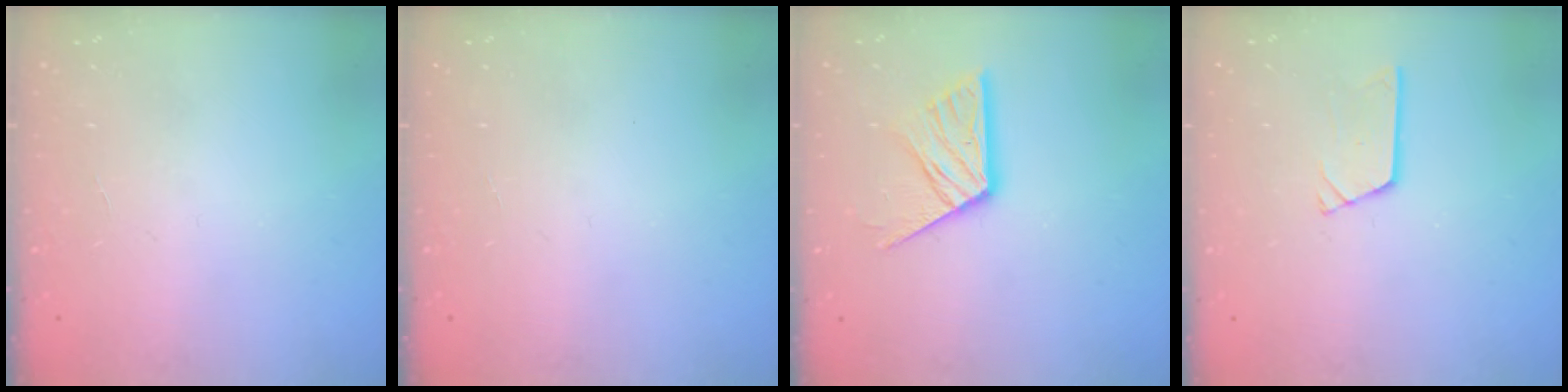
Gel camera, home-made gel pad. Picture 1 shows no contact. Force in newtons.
{"total": 0.0}
{"total": 12.0, "press": 12.0, "slide": 1.1}
{"total": 2.4, "press": 2.4, "slide": 0.2}